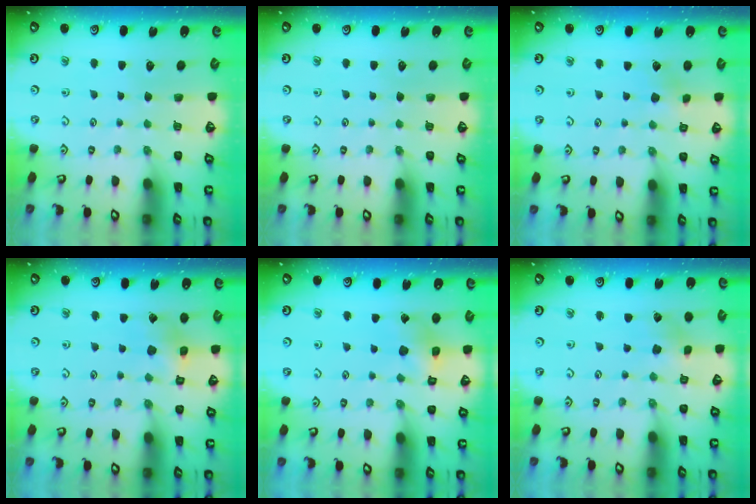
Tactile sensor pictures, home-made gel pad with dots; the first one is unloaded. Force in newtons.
{"total": 0.0}
{"total": 3.2, "press": 3.2, "slide": 0.3}
{"total": 5.2, "press": 5.2, "slide": 0.4}
{"total": 8.3, "press": 8.2, "slide": 0.8}
{"total": 2.6, "press": 2.6, "slide": 0.5}